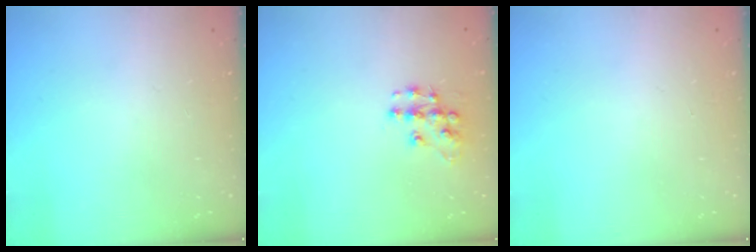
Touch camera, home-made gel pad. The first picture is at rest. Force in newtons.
{"total": 9.7, "press": 9.7, "slide": 0.7}
{"total": 0.0}